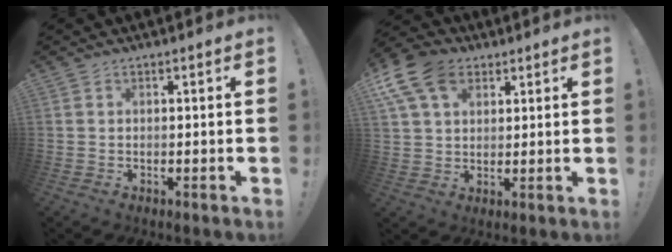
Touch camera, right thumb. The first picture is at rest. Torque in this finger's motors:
{"motor_torque": [0.16, 0.55, 0.97, 0.51, 0.05]}